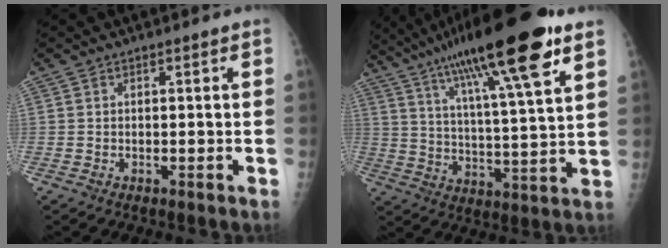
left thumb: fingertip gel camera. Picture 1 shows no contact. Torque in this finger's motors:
{"motor_torque": [1.00, -0.03, 1.83, -0.94, 0.50]}